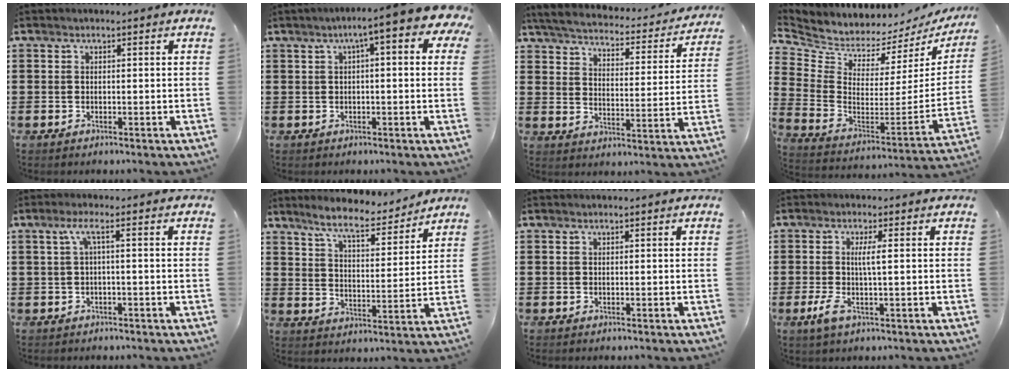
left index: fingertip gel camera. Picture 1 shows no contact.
{"total": 5.9, "force": [2.2, 0.7, 5.5], "torque": [-0.092, -0.008, 0.030]}
{"total": 4.0, "force": [3.9, 0.2, 1.1], "torque": [-0.046, -0.029, 0.060]}
{"total": 4.2, "force": [4.2, 0.6, 0.0], "torque": [-0.036, -0.061, 0.068]}
{"total": 2.7, "force": [-0.2, 0.1, 2.7], "torque": [-0.053, 0.004, -0.007]}
{"total": 8.2, "force": [7.0, 1.2, 4.0], "torque": [-0.094, -0.035, 0.121]}
{"total": 0.0}
{"total": 4.6, "force": [-0.2, 0.6, 4.5], "torque": [-0.104, -0.009, -0.013]}